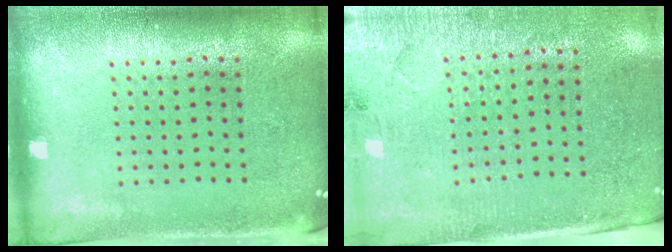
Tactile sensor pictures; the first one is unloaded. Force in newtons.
{"total": 2.9, "press": 2.7, "slide": 1.1}